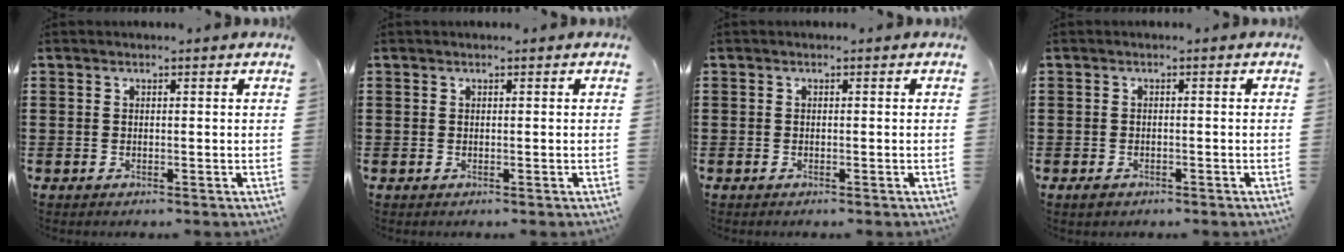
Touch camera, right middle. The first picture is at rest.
{"total": 0.0}
{"total": 0.0}
{"total": 1.0, "force": [-0.8, 0.4, 0.2], "torque": [-0.004, -0.002, -0.017]}